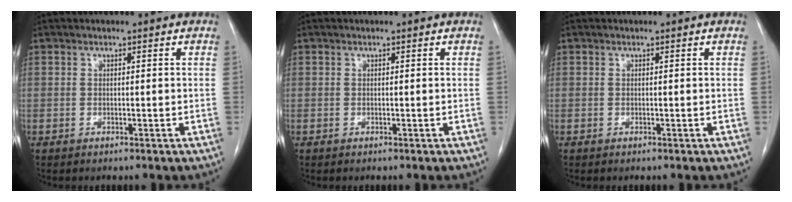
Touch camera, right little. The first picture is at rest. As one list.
[{"total": 0.0}, {"total": 0.0}]